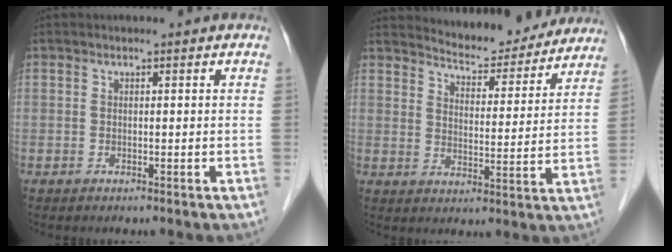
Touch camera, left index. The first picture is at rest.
{"total": 12.7, "force": [12.2, 2.2, 2.4], "torque": [-0.032, -0.010, 0.162]}